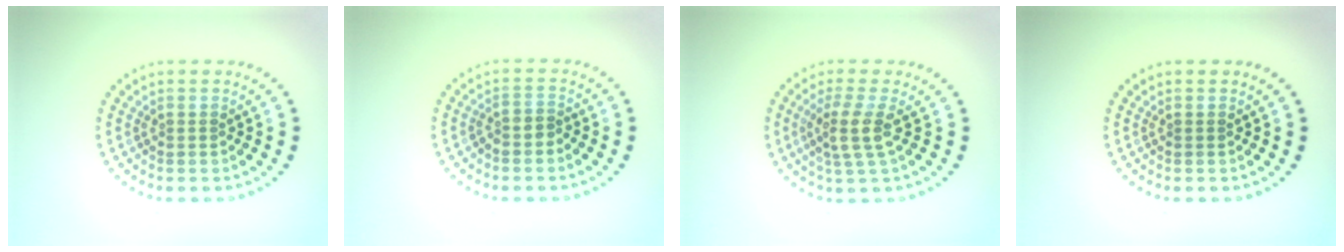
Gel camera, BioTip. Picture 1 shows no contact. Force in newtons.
{"total": 1.3, "press": 1.0, "slide": 0.9}
{"total": 3.1, "press": 2.4, "slide": 1.9}
{"total": 0.0}